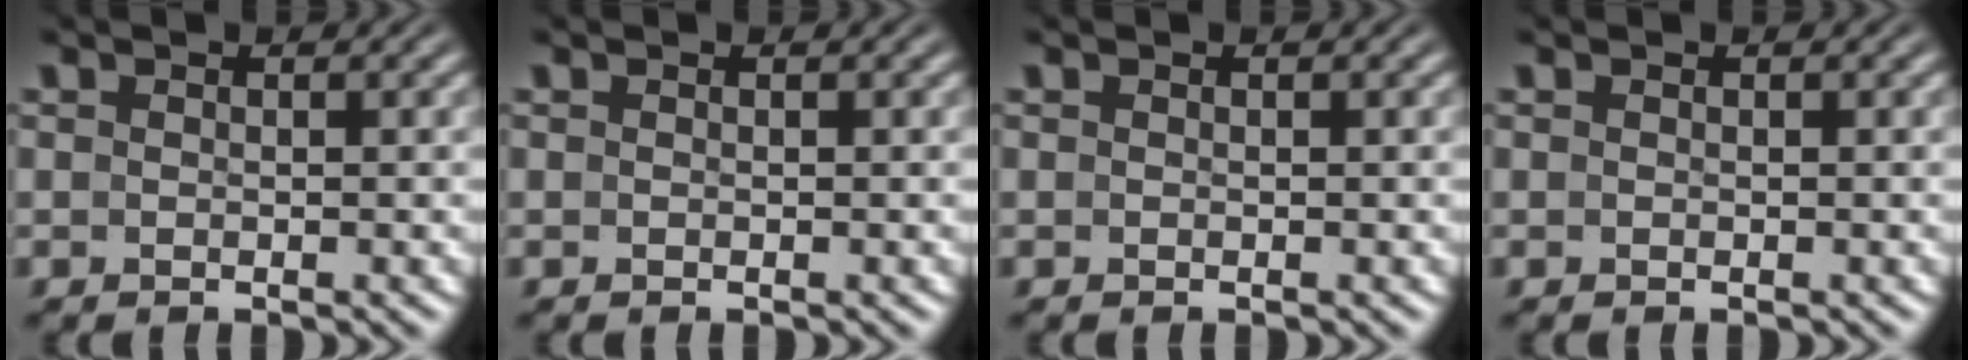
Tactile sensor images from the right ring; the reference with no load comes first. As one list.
[{"total": 0.0}, {"total": 0.0}, {"total": 0.0}]